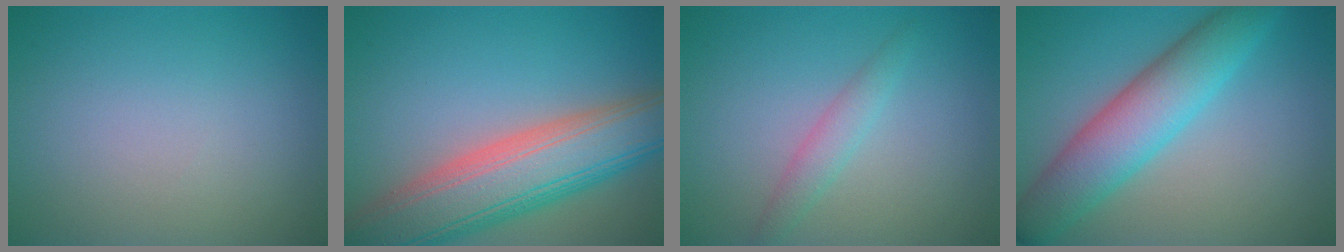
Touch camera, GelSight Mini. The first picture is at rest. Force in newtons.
{"total": 10.2, "press": 10.2, "slide": 0.7}
{"total": 1.8, "press": 1.8, "slide": 0.1}
{"total": 6.8, "press": 6.8, "slide": 0.2}